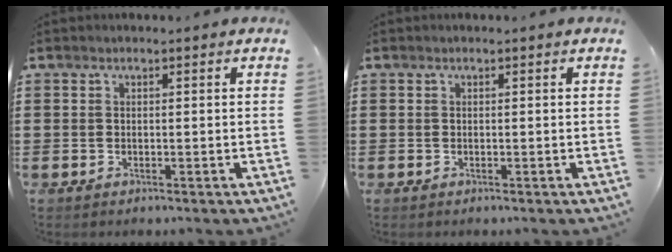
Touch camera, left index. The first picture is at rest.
{"total": 0.0}